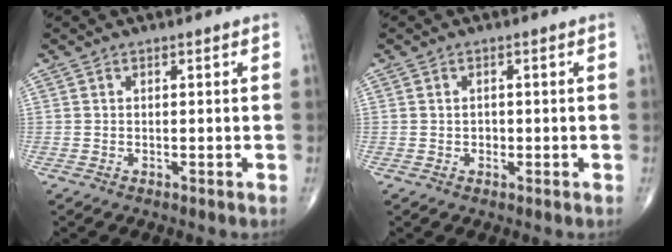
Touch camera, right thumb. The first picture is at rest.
{"total": 1.1, "force": [-0.1, 1.0, 0.6], "torque": [-0.004, 0.003, -0.002]}